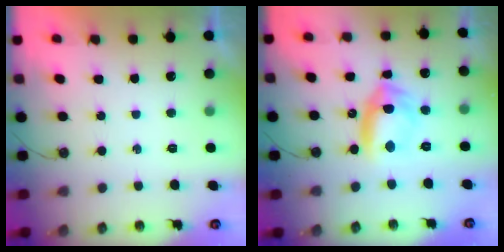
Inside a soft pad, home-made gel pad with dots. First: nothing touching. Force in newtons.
{"total": 11.4, "press": 11.4, "slide": 1.3}